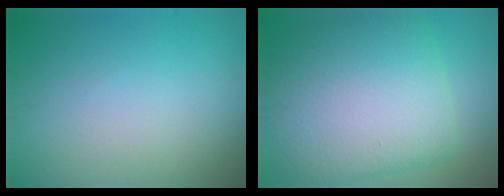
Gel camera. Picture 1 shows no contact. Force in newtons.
{"total": 10.3, "press": 10.3, "slide": 0.4}